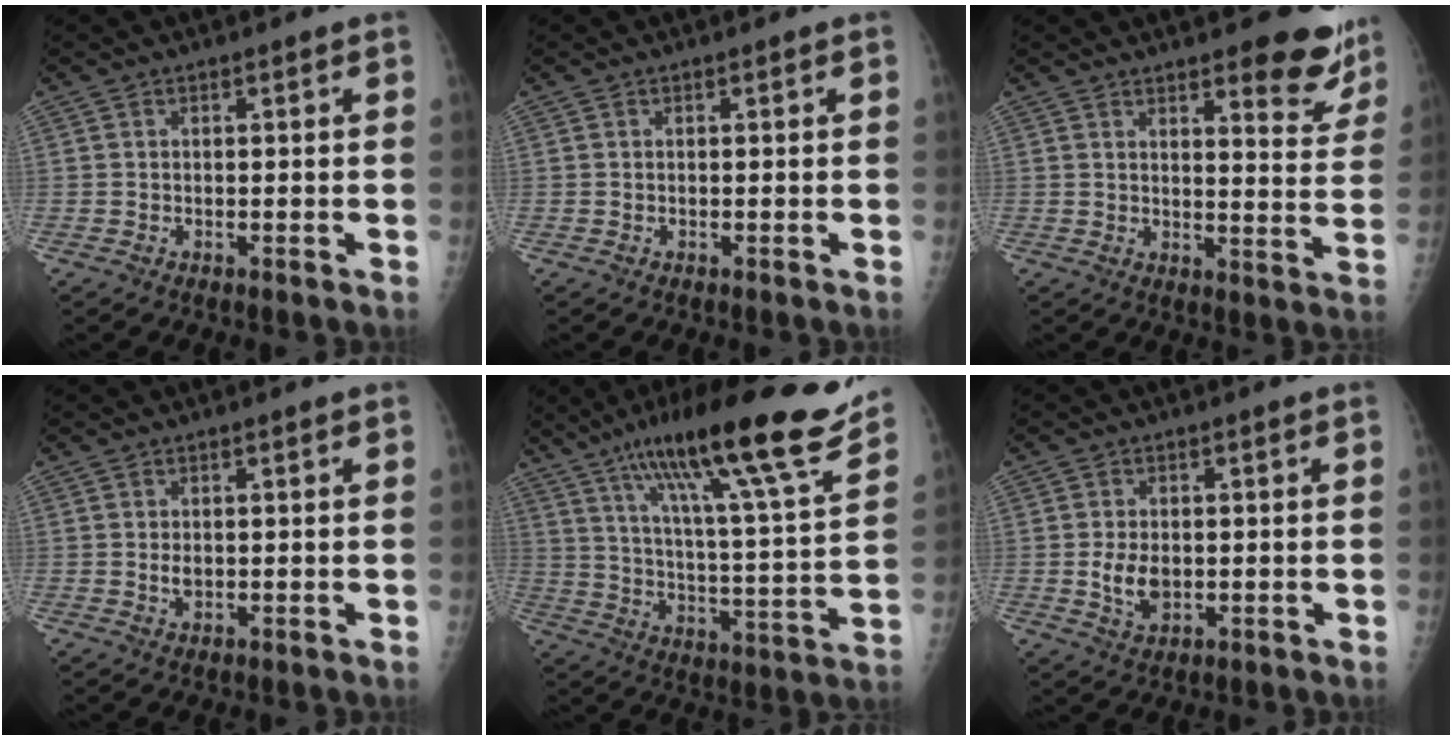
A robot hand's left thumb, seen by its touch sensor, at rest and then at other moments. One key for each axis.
{"total": 0.0}
{"total": 10.8, "fx": 7.8, "fy": 3.2, "fz": 6.8, "tx": -0.047, "ty": -0.051, "tz": 0.096}
{"total": 1.8, "fx": 0.4, "fy": 1.0, "fz": 1.4, "tx": -0.020, "ty": -0.004, "tz": 0.010}
{"total": 25.8, "fx": 18.0, "fy": 3.2, "fz": 18.3, "tx": -0.276, "ty": -0.055, "tz": 0.284}
{"total": 4.7, "fx": -0.3, "fy": 3.1, "fz": 3.6, "tx": -0.062, "ty": -0.006, "tz": 0.002}